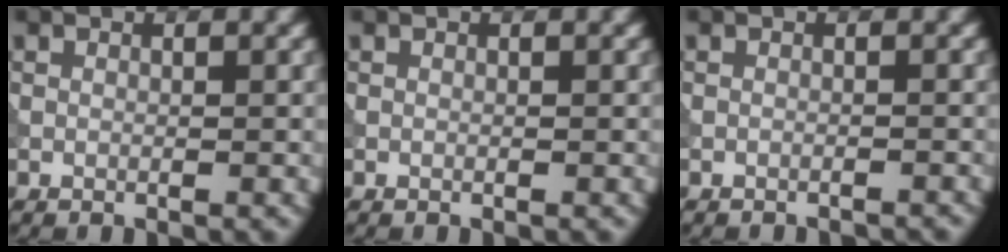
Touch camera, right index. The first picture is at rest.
{"total": 0.0}
{"total": 1.8, "force": [-1.7, 0.2, 0.3], "torque": [0.007, -0.002, -0.024]}